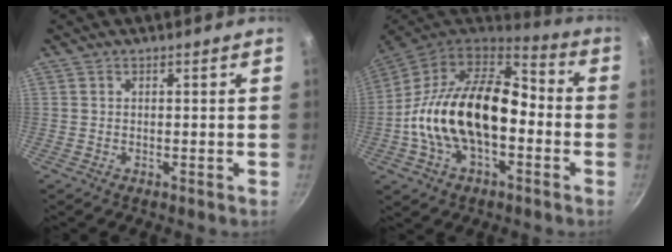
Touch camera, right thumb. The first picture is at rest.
{"total": 23.5, "force": [-3.0, 14.1, 18.6], "torque": [-0.311, 0.050, -0.064]}